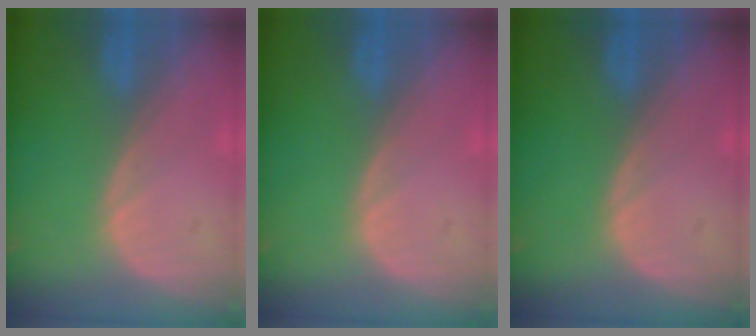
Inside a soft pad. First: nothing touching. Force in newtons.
{"total": 0.0}
{"total": 0.0}